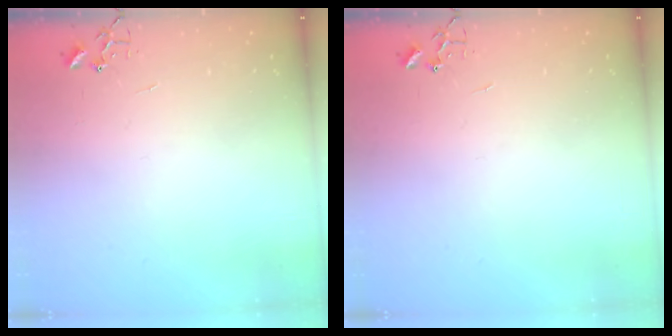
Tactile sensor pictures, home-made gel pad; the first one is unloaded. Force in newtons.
{"total": 0.0}